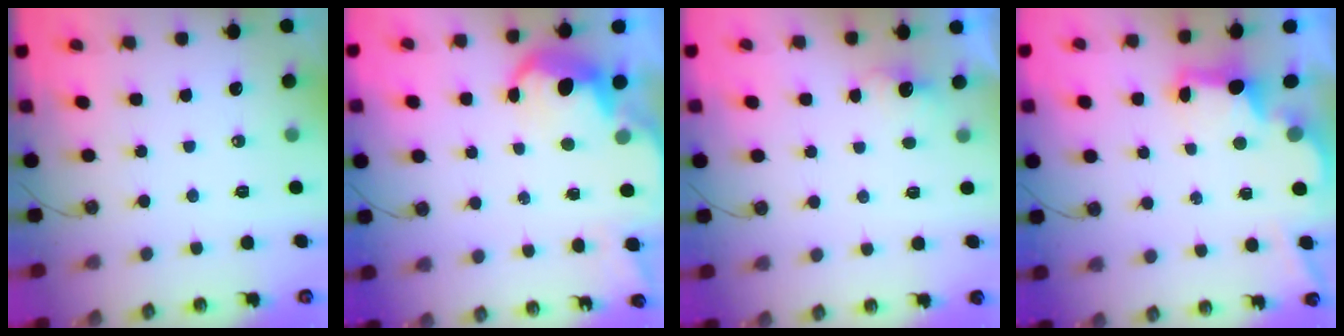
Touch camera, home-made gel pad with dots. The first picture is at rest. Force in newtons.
{"total": 6.2, "press": 6.2, "slide": 0.5}
{"total": 2.2, "press": 2.0, "slide": 0.8}
{"total": 2.7, "press": 2.6, "slide": 0.9}